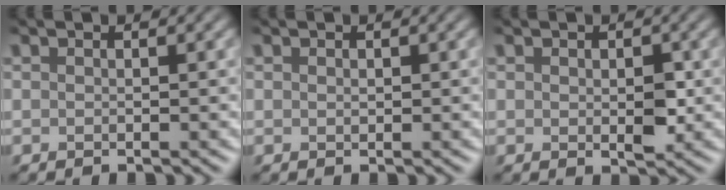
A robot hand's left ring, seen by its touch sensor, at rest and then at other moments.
{"total": 0.0}
{"total": 1.7, "force": [-0.1, 1.0, 1.4], "torque": [-0.026, -0.004, 0.002]}